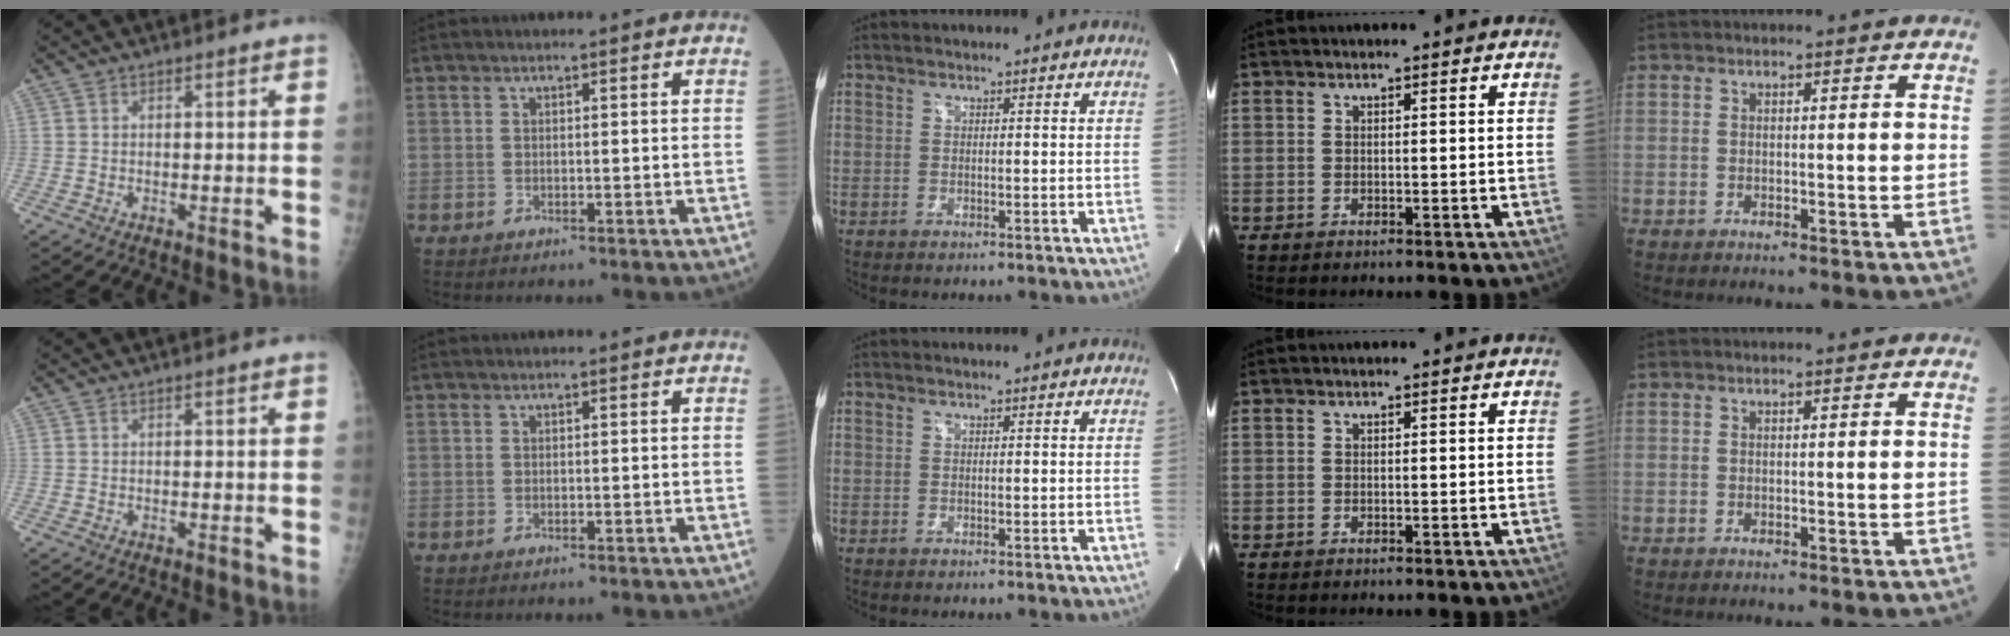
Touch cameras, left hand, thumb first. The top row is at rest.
{}